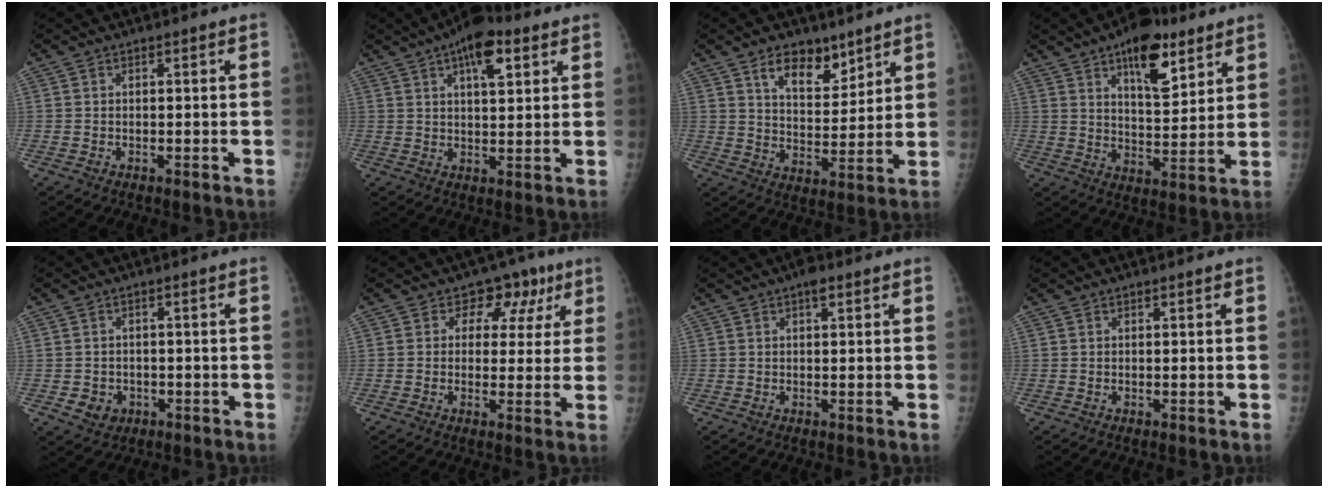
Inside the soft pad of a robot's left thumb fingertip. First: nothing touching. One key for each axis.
{"total": 10.2, "fx": 5.2, "fy": 4.1, "fz": 7.7, "tx": -0.099, "ty": -0.009, "tz": 0.077}
{"total": 9.6, "fx": 6.4, "fy": 5.0, "fz": 5.2, "tx": -0.052, "ty": -0.046, "tz": 0.113}
{"total": 13.6, "fx": 7.8, "fy": 5.9, "fz": 9.5, "tx": -0.109, "ty": -0.040, "tz": 0.120}
{"total": 3.7, "fx": -1.2, "fy": 3.2, "fz": 1.3, "tx": -0.006, "ty": 0.004, "tz": -0.009}
{"total": 7.2, "fx": 3.2, "fy": 5.7, "fz": 3.0, "tx": 0.018, "ty": -0.001, "tz": 0.033}
{"total": 2.2, "fx": 1.2, "fy": 0.9, "fz": 1.6, "tx": -0.015, "ty": -0.001, "tz": 0.016}
{"total": 0.0}